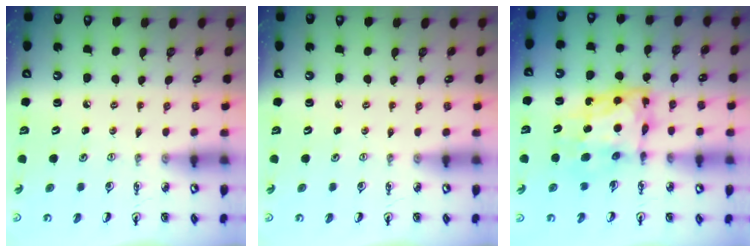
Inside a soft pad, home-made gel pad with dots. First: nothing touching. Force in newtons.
{"total": 0.0}
{"total": 10.0, "press": 9.9, "slide": 1.0}